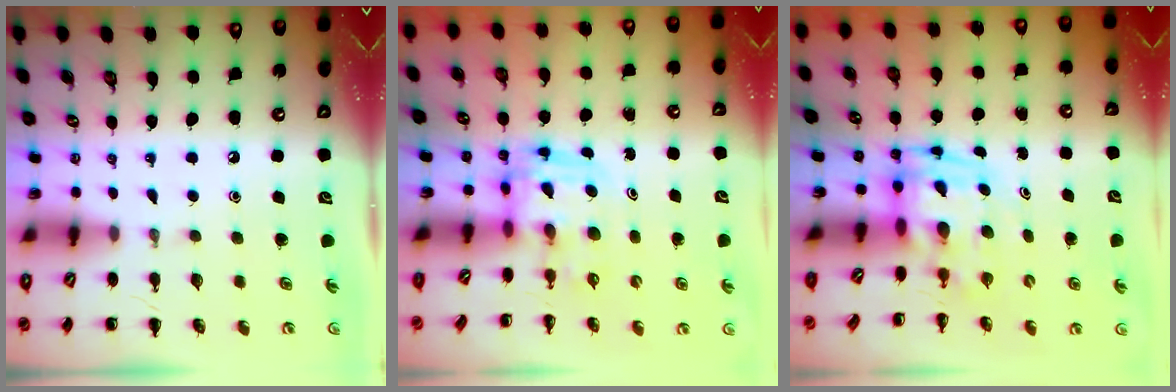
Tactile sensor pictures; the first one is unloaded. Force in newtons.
{"total": 3.6, "press": 3.5, "slide": 0.6}
{"total": 3.5, "press": 3.4, "slide": 0.7}